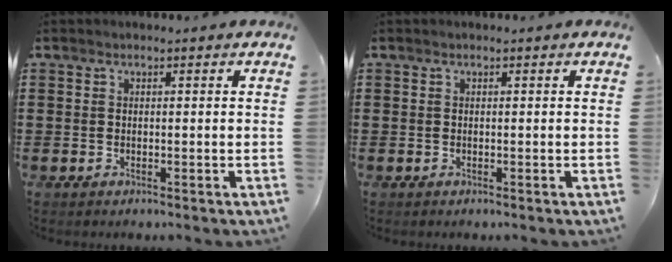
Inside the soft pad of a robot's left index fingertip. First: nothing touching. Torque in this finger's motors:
{"motor_torque": [0.00, 0.00, 0.00, -0.01]}